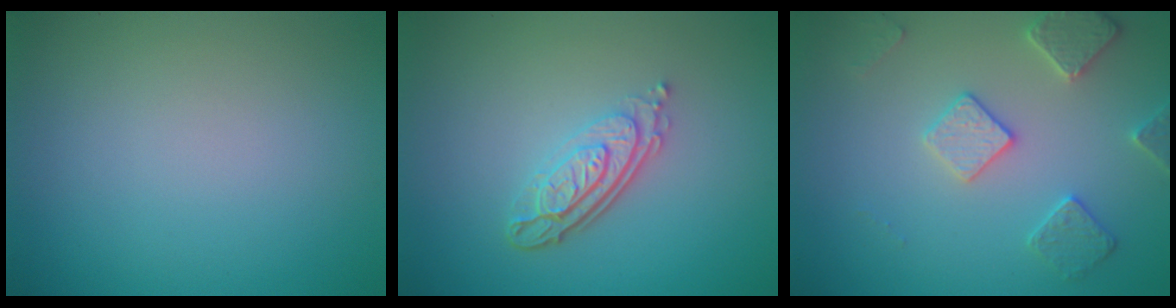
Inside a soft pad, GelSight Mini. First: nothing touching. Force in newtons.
{"total": 4.1, "press": 2.9, "slide": 2.9}
{"total": 3.2, "press": 3.1, "slide": 0.8}